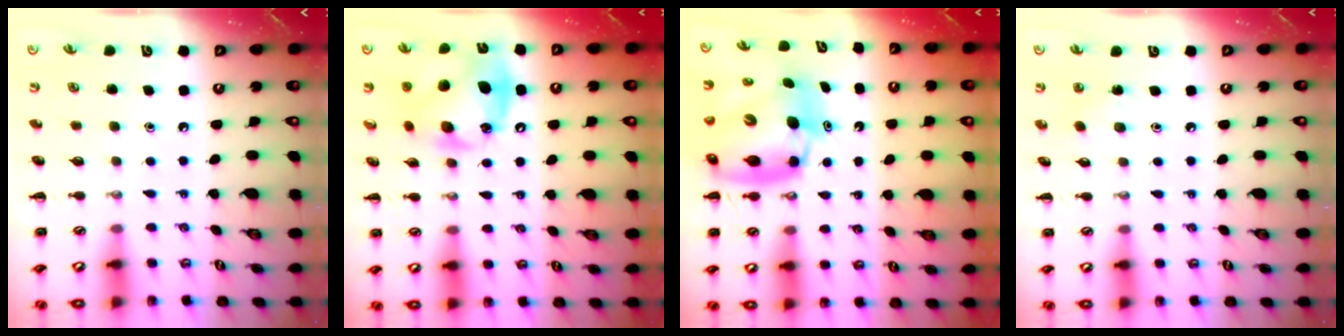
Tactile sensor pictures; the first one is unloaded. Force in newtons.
{"total": 15.9, "press": 15.8, "slide": 1.0}
{"total": 11.8, "press": 11.4, "slide": 3.1}
{"total": 2.3, "press": 2.2, "slide": 0.7}